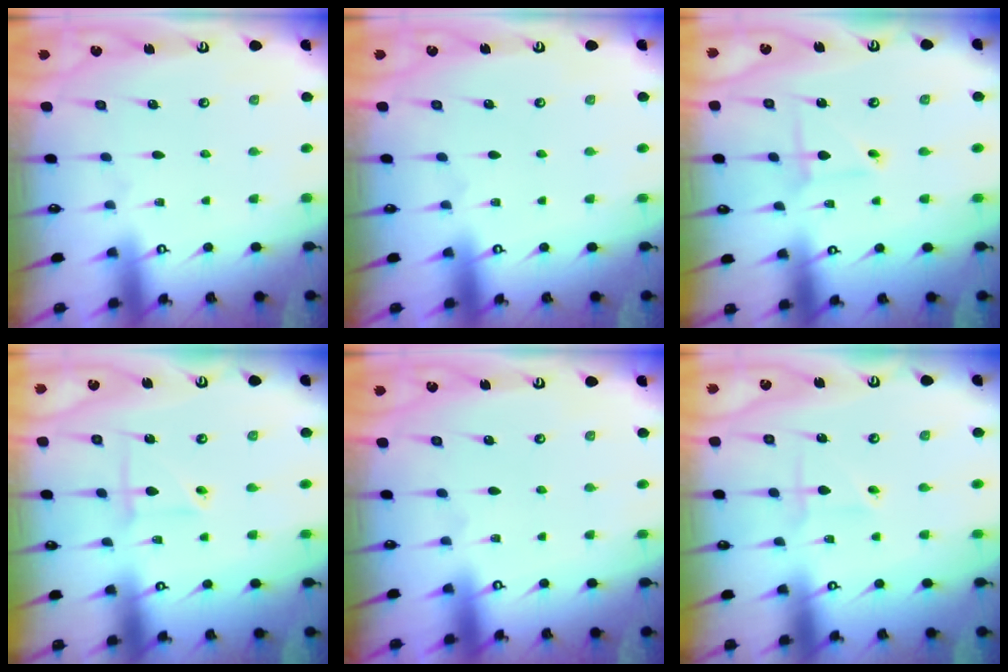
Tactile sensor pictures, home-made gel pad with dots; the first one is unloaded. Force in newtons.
{"total": 0.0}
{"total": 2.2, "press": 2.2, "slide": 0.1}
{"total": 2.9, "press": 2.9, "slide": 0.3}
{"total": 0.0}
{"total": 2.2, "press": 2.2, "slide": 0.1}